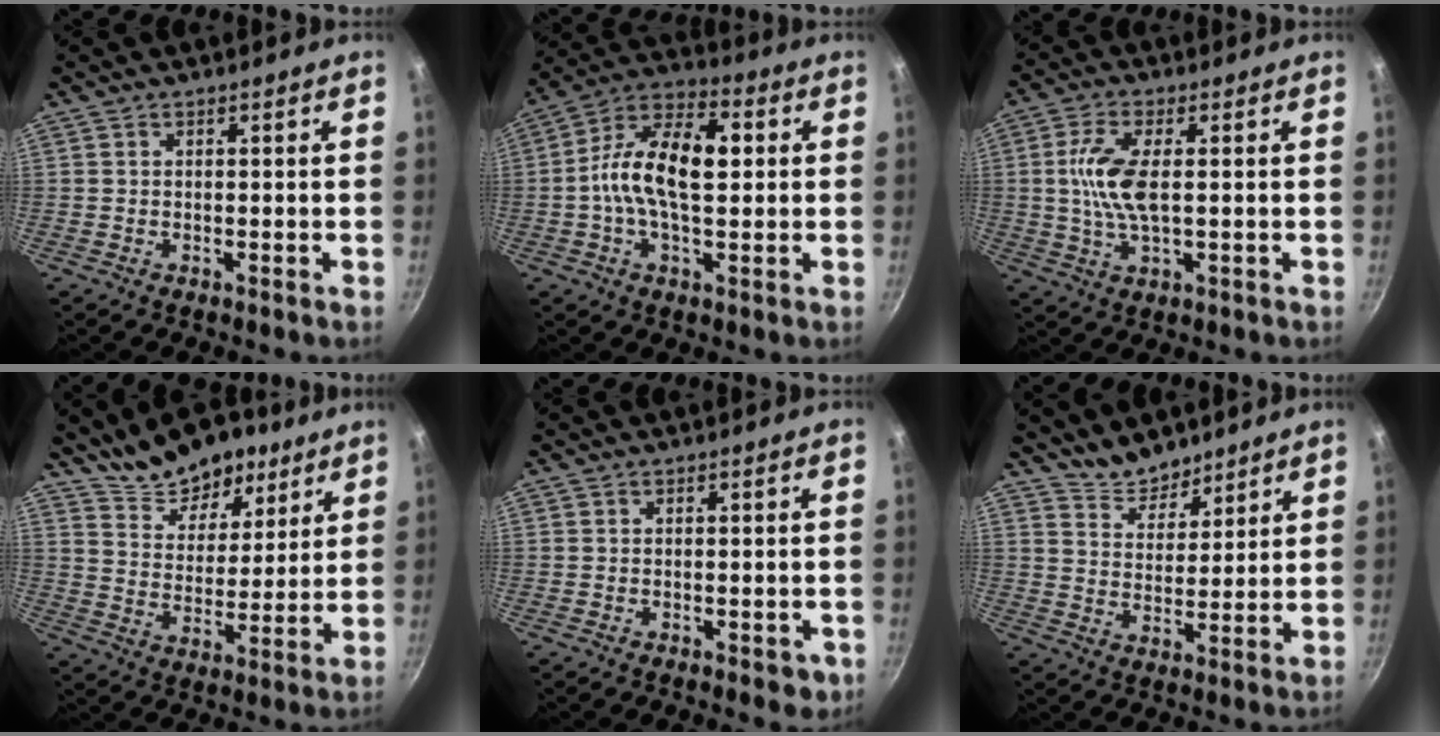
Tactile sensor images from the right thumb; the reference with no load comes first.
{"total": 15.4, "force": [1.0, 7.9, 13.1], "torque": [-0.217, 0.030, -0.006]}
{"total": 8.8, "force": [0.4, 3.4, 8.1], "torque": [-0.171, 0.003, 0.005]}
{"total": 13.8, "force": [9.6, 7.3, 6.5], "torque": [-0.056, -0.048, 0.155]}
{"total": 3.1, "force": [-1.3, 1.5, 2.4], "torque": [-0.022, 0.003, -0.012]}
{"total": 7.4, "force": [6.5, 3.1, 1.7], "torque": [-0.004, -0.047, 0.111]}